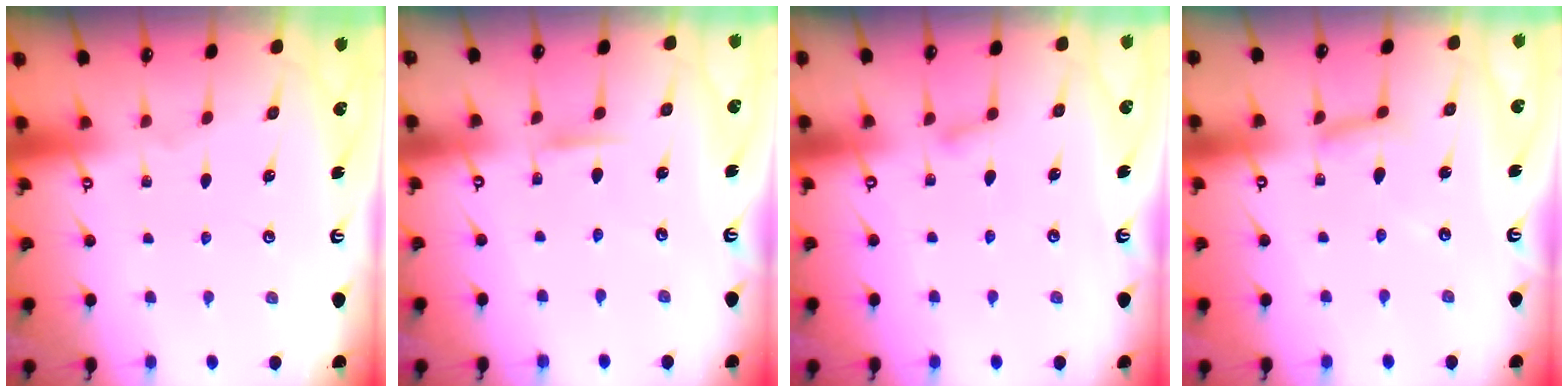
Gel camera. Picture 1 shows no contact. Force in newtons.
{"total": 4.0, "press": 3.9, "slide": 0.5}
{"total": 5.2, "press": 5.2, "slide": 0.4}
{"total": 6.0, "press": 6.0, "slide": 0.5}